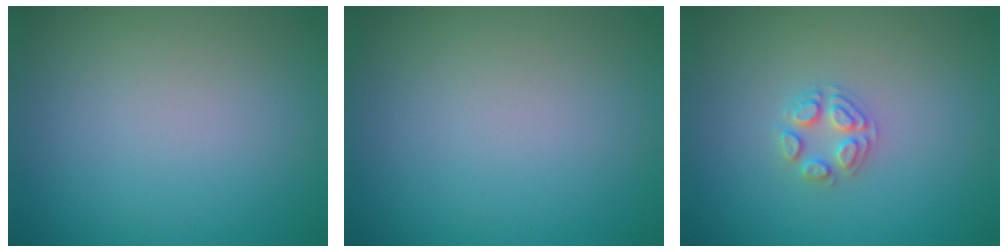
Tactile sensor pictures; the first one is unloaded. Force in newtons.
{"total": 0.0}
{"total": 2.2, "press": 2.2, "slide": 0.2}